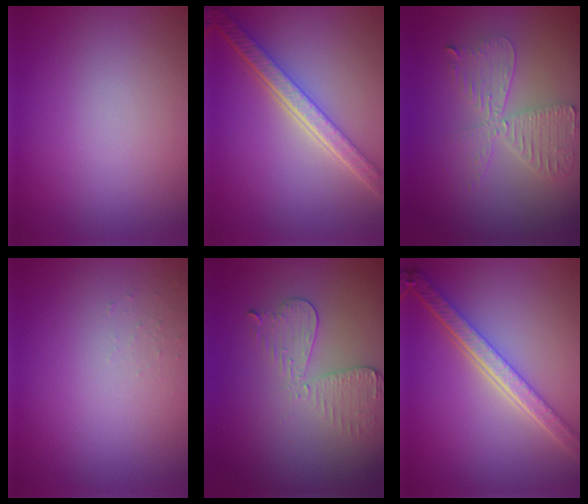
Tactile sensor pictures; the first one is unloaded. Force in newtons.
{"total": 5.6, "press": 4.3, "slide": 3.7}
{"total": 4.1, "press": 3.5, "slide": 2.1}
{"total": 0.7, "press": 0.7, "slide": 0.1}
{"total": 2.9, "press": 2.7, "slide": 1.2}
{"total": 5.3, "press": 4.2, "slide": 3.4}